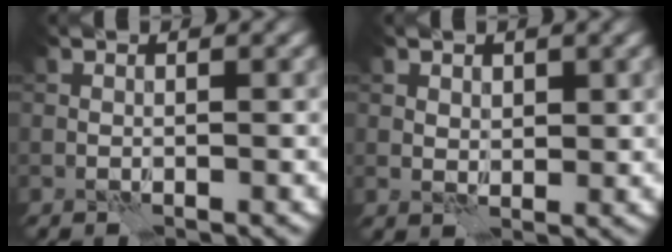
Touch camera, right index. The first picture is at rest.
{"total": 1.7, "force": [0.8, 1.2, 0.9], "torque": [-0.012, -0.005, 0.017]}